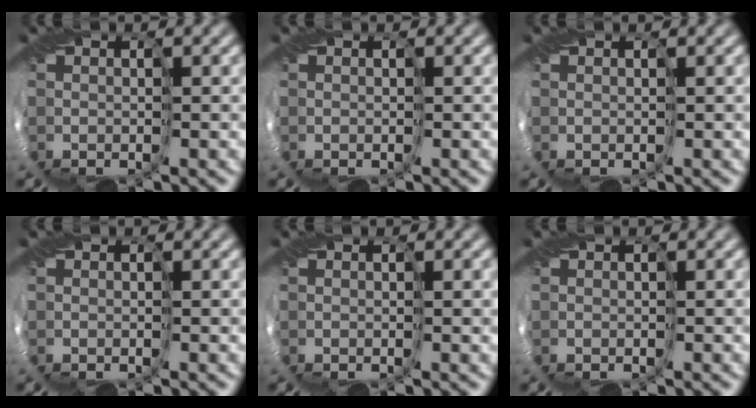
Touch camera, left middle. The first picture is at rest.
{"total": 0.0}
{"total": 0.5, "force": [0.5, -0.3, 0.0], "torque": [0.000, 0.005, 0.006]}
{"total": 0.0}
{"total": 0.7, "force": [0.3, -0.2, 0.6], "torque": [-0.005, 0.004, 0.004]}
{"total": 0.0}